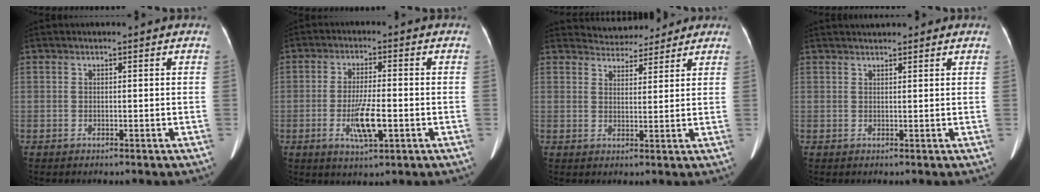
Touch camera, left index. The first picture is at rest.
{"total": 6.6, "force": [-1.9, 1.2, 6.2], "torque": [-0.121, -0.008, -0.031]}
{"total": 6.5, "force": [6.0, 2.2, 0.5], "torque": [-0.007, 0.016, 0.082]}
{"total": 3.2, "force": [2.8, 0.8, 1.2], "torque": [-0.013, 0.030, 0.039]}